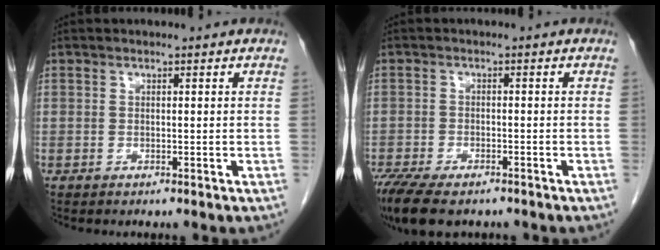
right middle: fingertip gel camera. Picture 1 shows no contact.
{"total": 10.5, "force": [-7.9, 4.0, 5.8], "torque": [-0.112, -0.012, -0.120]}